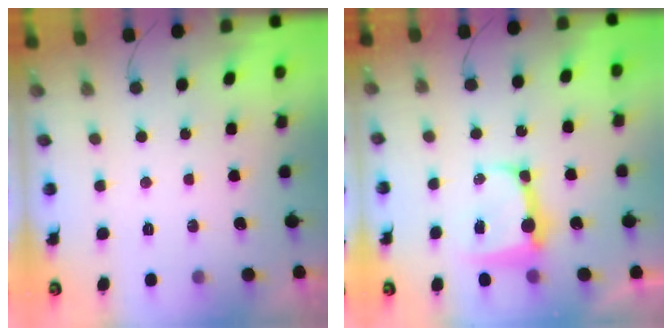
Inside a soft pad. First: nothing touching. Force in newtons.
{"total": 9.6, "press": 9.5, "slide": 1.3}